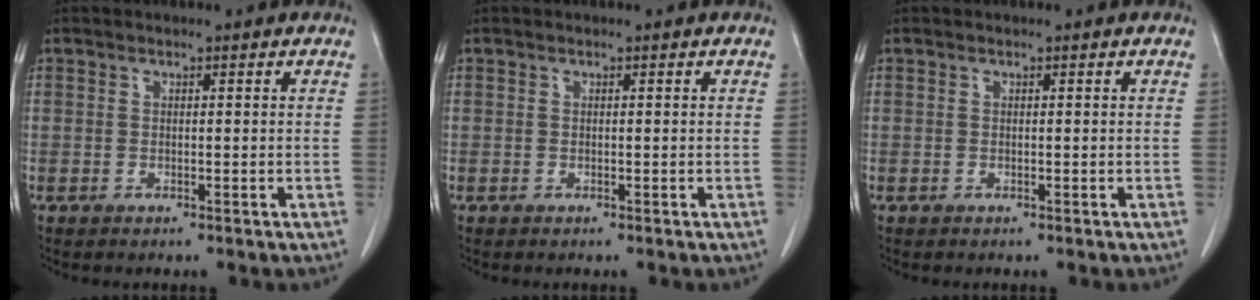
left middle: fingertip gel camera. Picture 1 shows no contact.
{"total": 0.0}
{"total": 0.0}